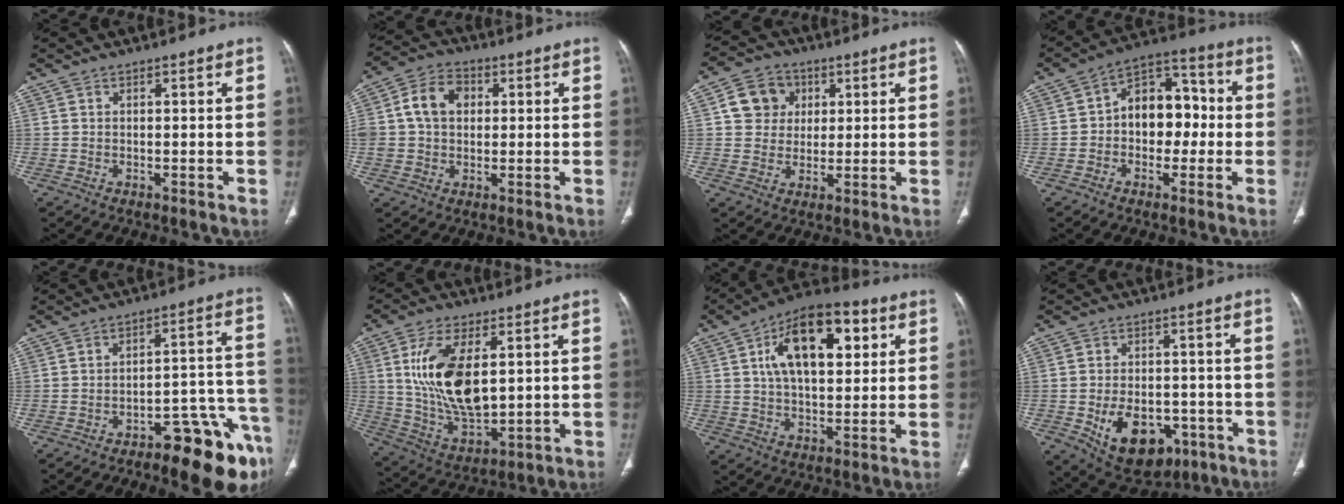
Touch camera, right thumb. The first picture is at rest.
{"total": 9.7, "force": [1.6, 7.5, 6.1], "torque": [-0.094, 0.016, 0.023]}
{"total": 8.5, "force": [2.3, 7.6, 3.1], "torque": [-0.023, -0.002, 0.035]}
{"total": 11.9, "force": [-0.6, 8.5, 8.3], "torque": [-0.073, 0.043, -0.022]}
{"total": 16.1, "force": [-10.5, 4.2, 11.4], "torque": [-0.078, 0.083, -0.145]}
{"total": 16.6, "force": [3.4, 8.6, 13.8], "torque": [-0.247, -0.020, 0.075]}
{"total": 17.8, "force": [5.6, 9.1, 14.2], "torque": [-0.195, 0.006, 0.085]}
{"total": 14.1, "force": [-5.2, 9.4, 9.1], "torque": [-0.110, 0.019, -0.060]}